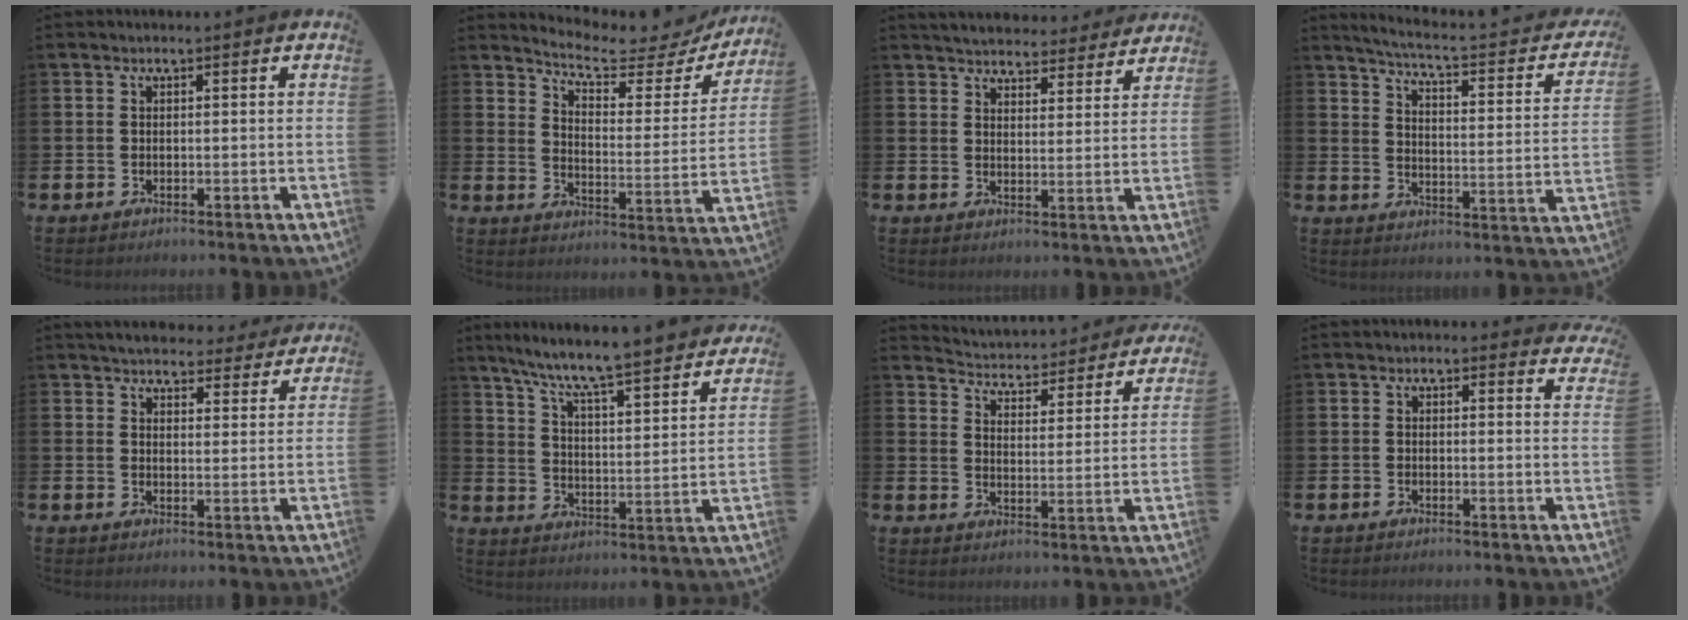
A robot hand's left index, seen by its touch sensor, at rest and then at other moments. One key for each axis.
{"total": 5.8, "fx": 5.1, "fy": 1.6, "fz": 2.2, "tx": -0.054, "ty": -0.043, "tz": 0.078}
{"total": 4.7, "fx": 4.6, "fy": 0.9, "fz": -0.1, "tx": -0.011, "ty": -0.034, "tz": 0.081}
{"total": 4.8, "fx": 4.1, "fy": 0.2, "fz": 2.4, "tx": -0.059, "ty": -0.041, "tz": 0.058}
{"total": 4.8, "fx": 4.7, "fy": 0.9, "fz": 0.4, "tx": -0.019, "ty": -0.030, "tz": 0.081}
{"total": 8.4, "fx": 7.8, "fy": 0.2, "fz": 3.1, "tx": -0.088, "ty": -0.066, "tz": 0.126}
{"total": 4.1, "fx": 4.0, "fy": 0.9, "fz": 0.1, "tx": -0.020, "ty": -0.043, "tz": 0.061}
{"total": 1.6, "fx": 1.6, "fy": 0.4, "fz": 0.0, "tx": 0.009, "ty": -0.006, "tz": 0.026}